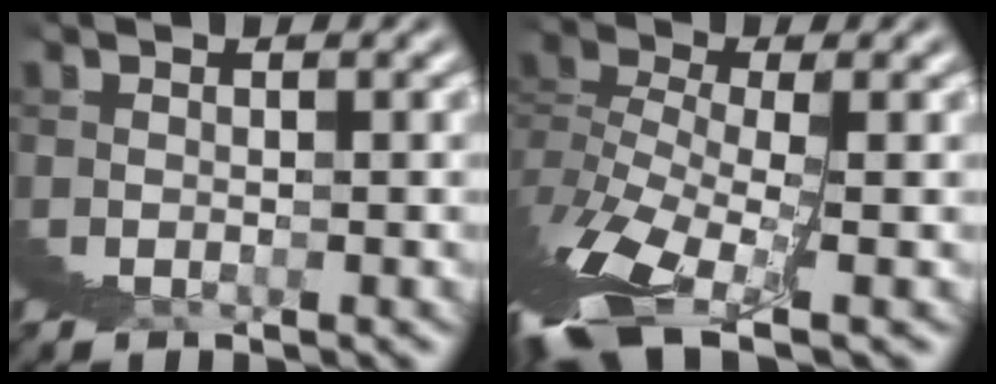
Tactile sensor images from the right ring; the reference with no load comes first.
{"total": 3.1, "force": [0.3, -0.2, 3.0], "torque": [-0.053, -0.003, 0.011]}